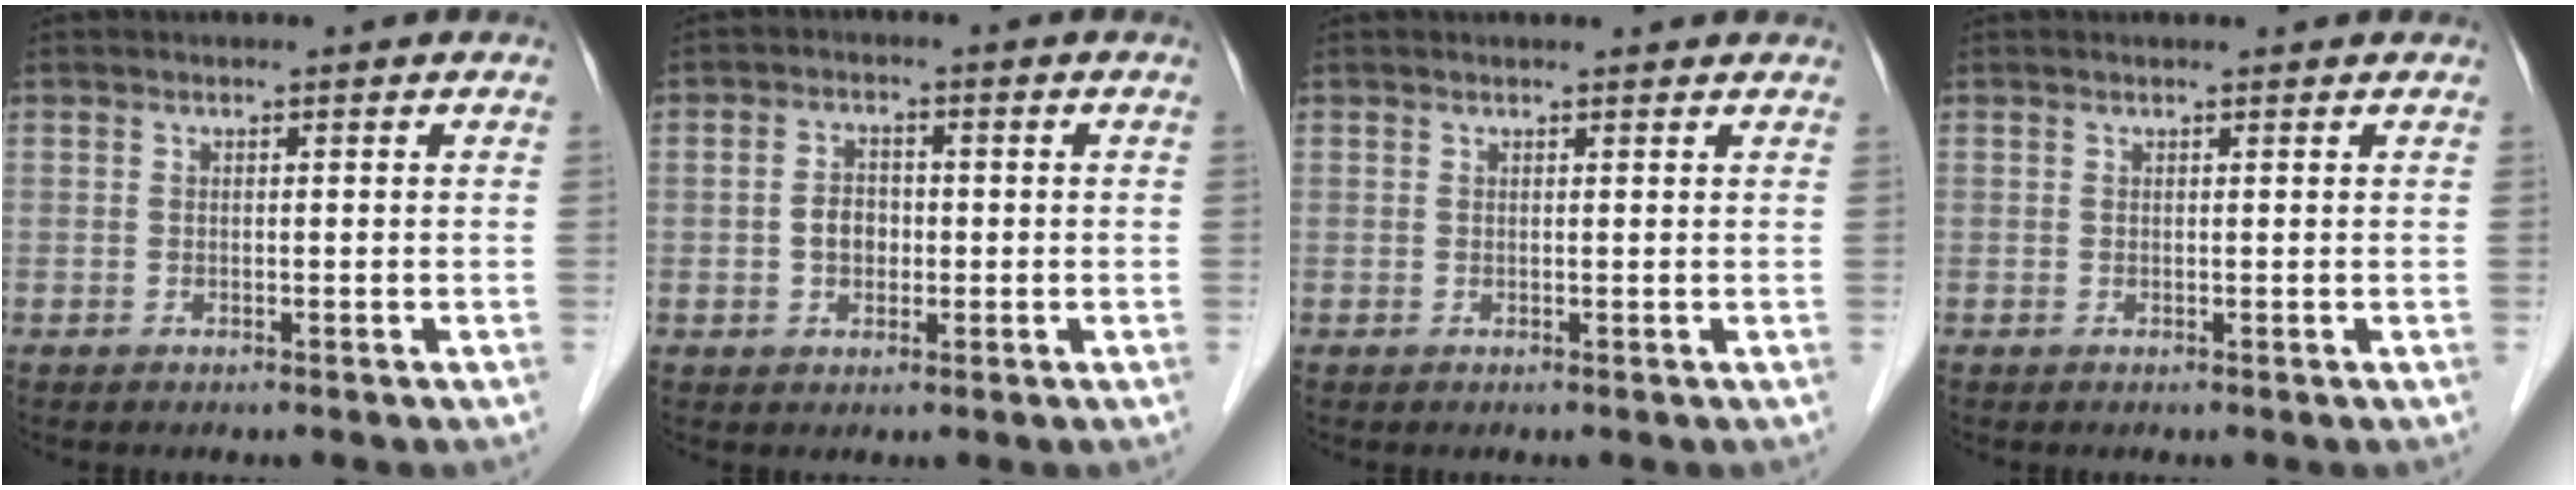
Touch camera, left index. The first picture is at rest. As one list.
[{"total": 3.7, "force": [-0.4, 2.6, 2.5], "torque": [-0.054, 0.010, -0.006]}, {"total": 3.0, "force": [2.9, 0.3, 0.8], "torque": [-0.014, 0.016, 0.030]}, {"total": 1.2, "force": [1.1, 0.1, 0.3], "torque": [-0.010, 0.011, 0.017]}]